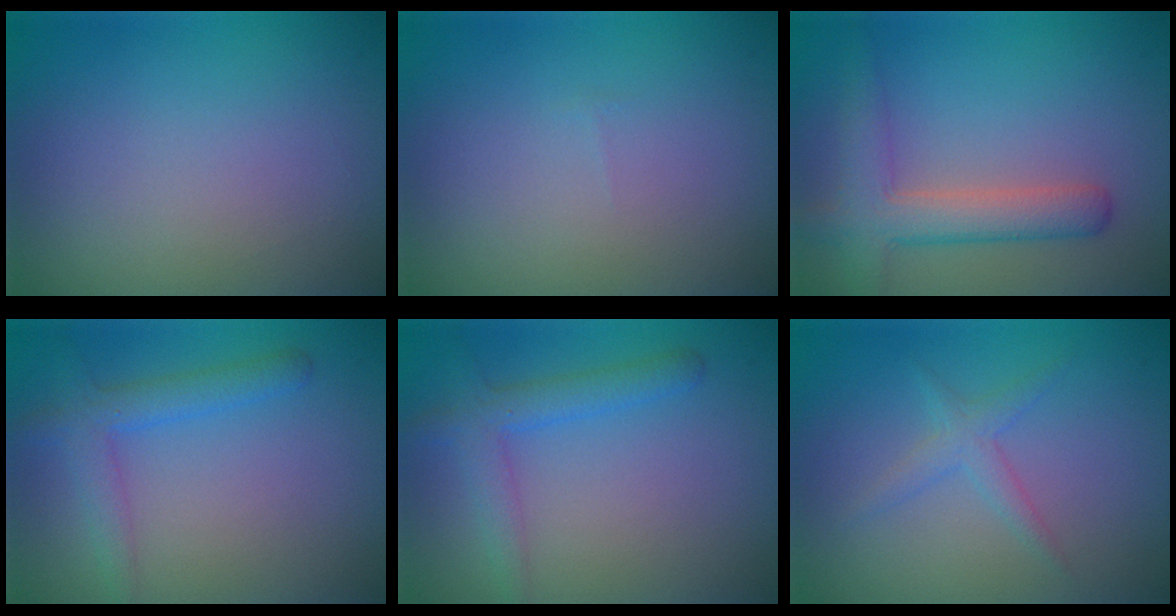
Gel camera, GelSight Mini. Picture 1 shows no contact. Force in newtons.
{"total": 0.0}
{"total": 4.3, "press": 4.3, "slide": 0.3}
{"total": 2.9, "press": 2.9, "slide": 0.2}
{"total": 2.9, "press": 2.9, "slide": 0.2}
{"total": 1.0, "press": 1.0, "slide": 0.1}